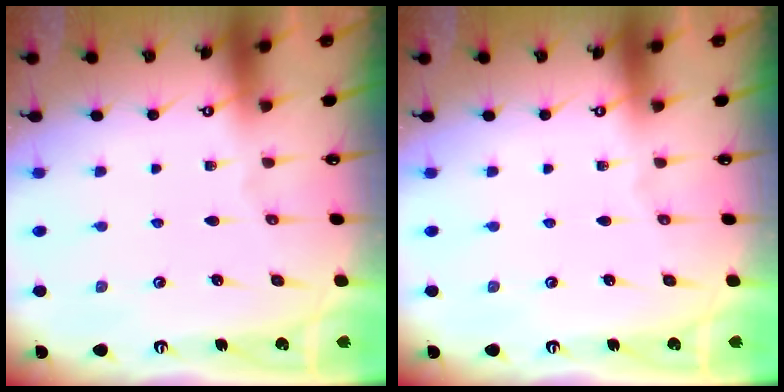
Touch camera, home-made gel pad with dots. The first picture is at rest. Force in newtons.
{"total": 0.0}